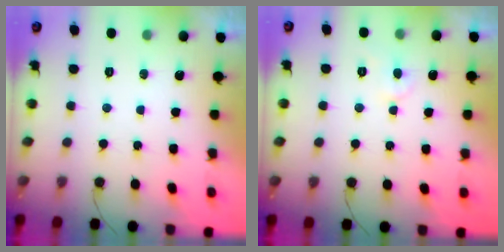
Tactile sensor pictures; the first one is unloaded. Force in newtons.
{"total": 3.9, "press": 3.9, "slide": 0.3}